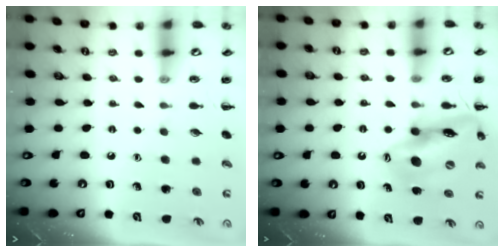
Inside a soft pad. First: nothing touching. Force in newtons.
{"total": 15.2, "press": 15.0, "slide": 2.4}